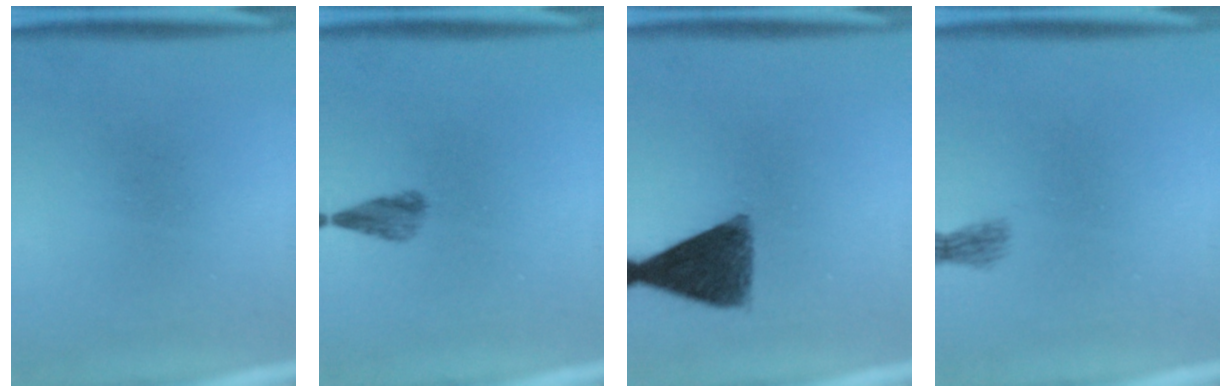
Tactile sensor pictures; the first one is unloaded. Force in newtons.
{"total": 2.2}
{"total": 9.3}
{"total": 1.4}